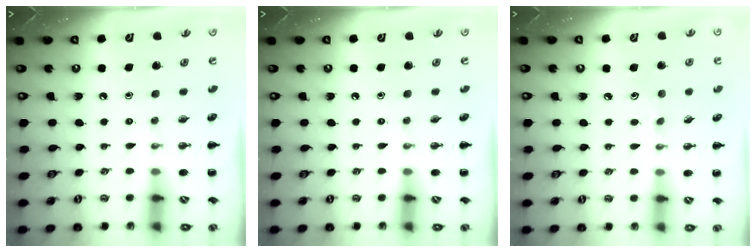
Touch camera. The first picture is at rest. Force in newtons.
{"total": 0.0}
{"total": 5.2, "press": 5.0, "slide": 1.5}